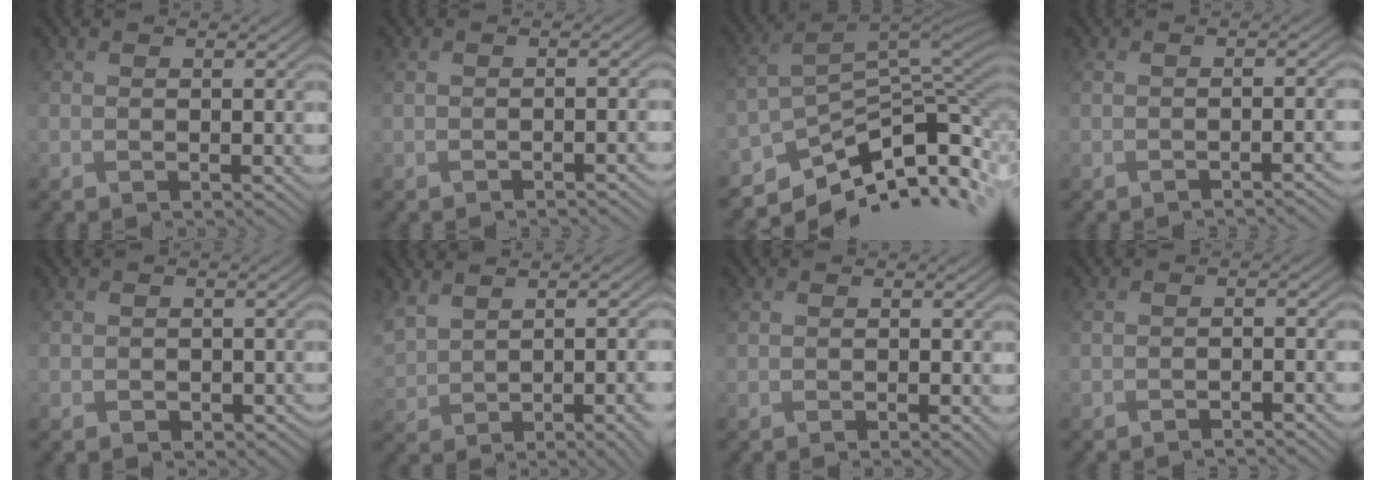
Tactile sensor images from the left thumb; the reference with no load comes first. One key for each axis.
{"total": 1.2, "fx": -0.9, "fy": -0.1, "fz": 0.7, "tx": 0.002, "ty": 0.012, "tz": -0.017}
{"total": 11.6, "fx": -9.1, "fy": 3.4, "fz": 6.3, "tx": -0.128, "ty": 0.002, "tz": -0.151}
{"total": 2.2, "fx": -1.3, "fy": 0.2, "fz": 1.7, "tx": -0.005, "ty": 0.015, "tz": -0.024}
{"total": 1.4, "fx": -0.7, "fy": 1.2, "fz": -0.1, "tx": 0.007, "ty": -0.003, "tz": -0.014}
{"total": 7.4, "fx": 1.2, "fy": 3.7, "fz": 6.3, "tx": -0.115, "ty": -0.002, "tz": 0.045}
{"total": 0.7, "fx": -0.4, "fy": -0.1, "fz": 0.6, "tx": -0.005, "ty": 0.005, "tz": -0.004}
{"total": 1.6, "fx": -1.5, "fy": -0.3, "fz": 0.6, "tx": -0.002, "ty": 0.012, "tz": -0.030}